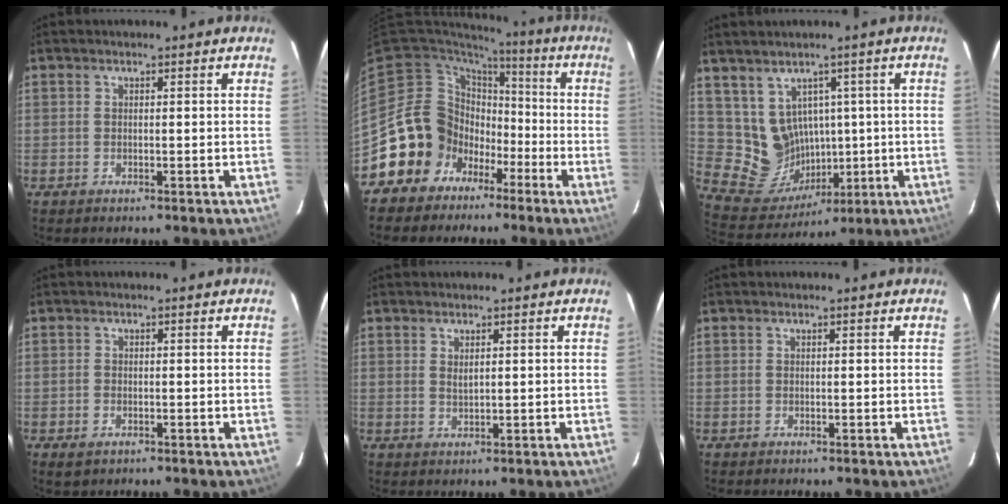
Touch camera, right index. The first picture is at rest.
{"total": 13.9, "force": [-5.8, 12.4, 2.7], "torque": [-0.068, 0.049, -0.100]}
{"total": 10.7, "force": [2.2, 9.8, 3.6], "torque": [-0.089, 0.004, 0.074]}
{"total": 2.1, "force": [-1.2, 1.4, 1.1], "torque": [-0.021, -0.004, -0.020]}
{"total": 1.4, "force": [0.5, 0.5, 1.2], "torque": [-0.022, 0.001, 0.010]}
{"total": 0.0}